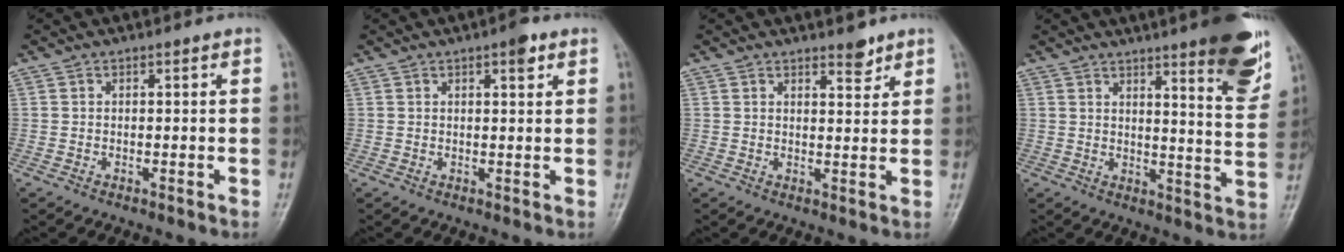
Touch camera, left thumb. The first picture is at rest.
{"total": 2.9, "force": [1.7, 0.8, 2.2], "torque": [-0.025, -0.005, 0.021]}
{"total": 3.0, "force": [2.4, 1.0, 1.5], "torque": [-0.010, -0.019, 0.038]}
{"total": 13.9, "force": [8.5, 2.3, 10.8], "torque": [-0.117, -0.054, 0.112]}